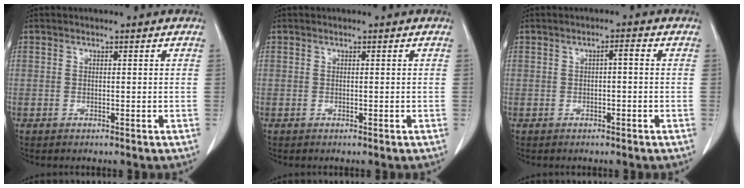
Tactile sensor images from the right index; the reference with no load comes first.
{"total": 0.0}
{"total": 1.8, "force": [0.1, 0.6, 1.7], "torque": [-0.031, 0.010, 0.004]}